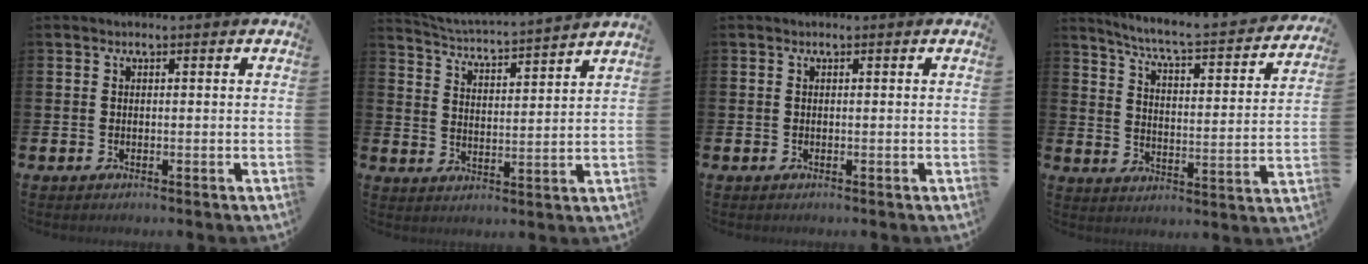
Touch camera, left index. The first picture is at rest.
{"total": 4.0, "force": [4.0, -0.3, 0.2], "torque": [-0.026, -0.040, 0.064]}
{"total": 0.0}
{"total": 5.6, "force": [5.1, 0.3, 2.2], "torque": [-0.070, -0.045, 0.077]}